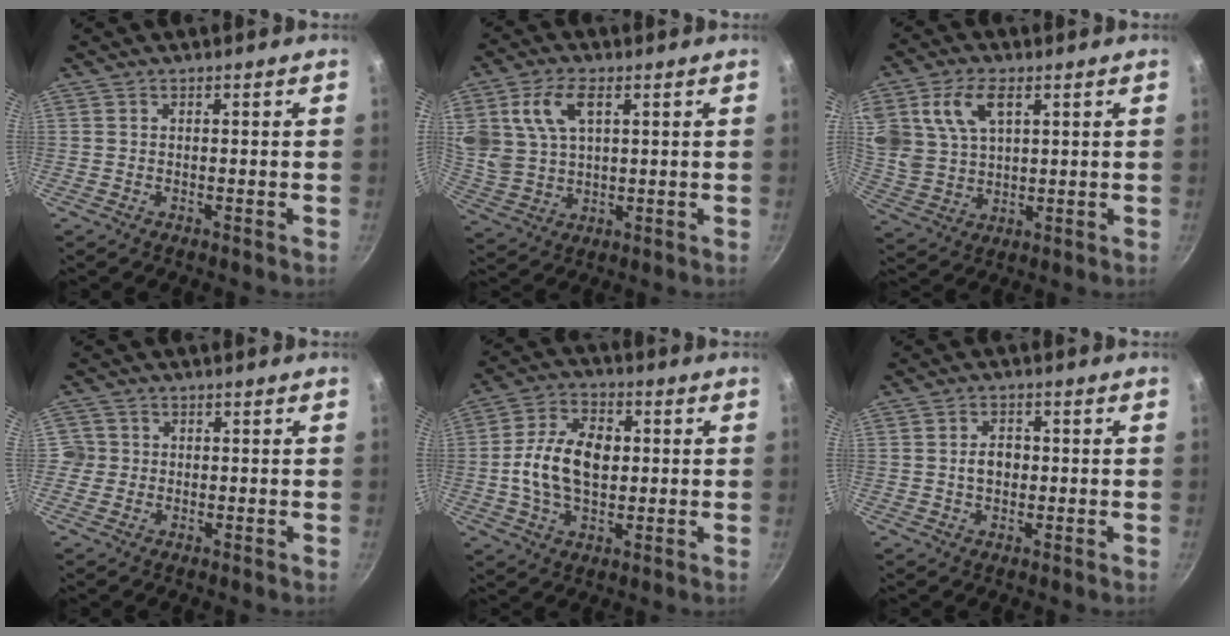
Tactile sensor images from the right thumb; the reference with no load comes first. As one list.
[{"total": 11.0, "force": [4.0, 6.6, 7.8], "torque": [-0.142, -0.009, 0.083]}, {"total": 12.0, "force": [4.8, 7.5, 8.1], "torque": [-0.144, -0.010, 0.098]}, {"total": 3.0, "force": [-0.3, 3.0, 0.4], "torque": [0.014, 0.010, -0.010]}, {"total": 12.8, "force": [0.4, 8.4, 9.7], "torque": [-0.159, 0.016, -0.003]}, {"total": 3.8, "force": [0.0, 2.8, 2.6], "torque": [-0.025, 0.009, -0.002]}]